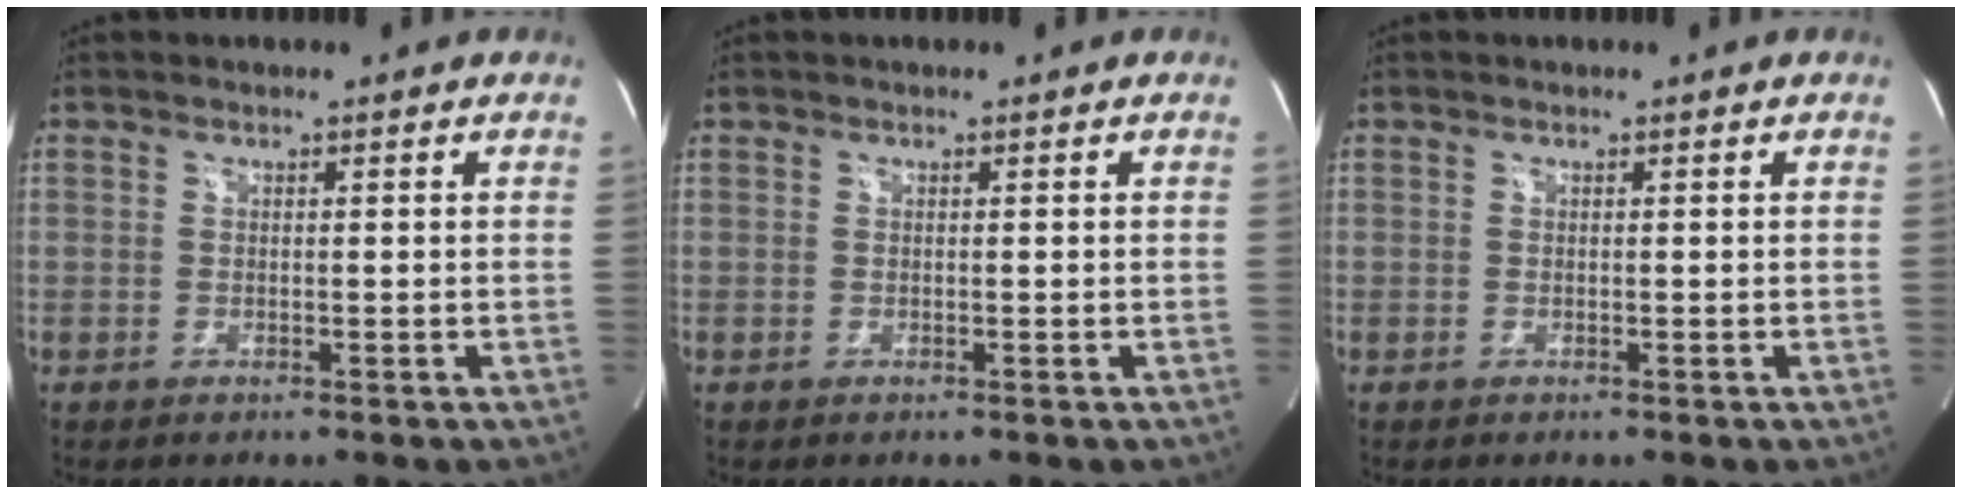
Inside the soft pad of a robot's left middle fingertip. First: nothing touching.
{"total": 0.0}
{"total": 0.0}